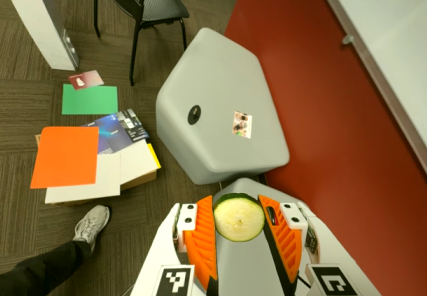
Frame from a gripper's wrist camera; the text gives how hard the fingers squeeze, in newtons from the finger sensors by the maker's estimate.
{"total": 9.1, "left": 9.4, "right": 8.9}